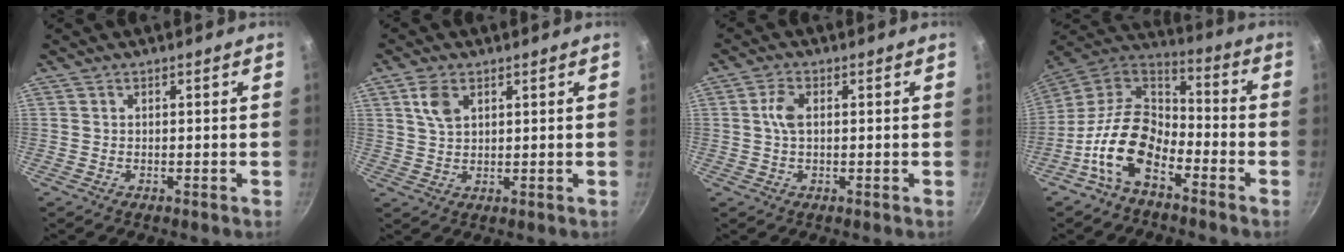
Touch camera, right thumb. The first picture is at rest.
{"total": 4.7, "force": [2.1, 2.7, 3.2], "torque": [-0.058, -0.003, 0.042]}
{"total": 3.6, "force": [0.4, 1.9, 3.0], "torque": [-0.064, 0.007, 0.005]}
{"total": 15.3, "force": [-7.3, 8.9, 10.0], "torque": [-0.171, 0.067, -0.163]}